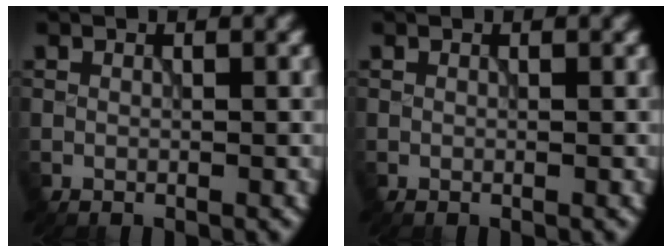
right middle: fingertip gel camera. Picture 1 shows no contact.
{"total": 0.0}